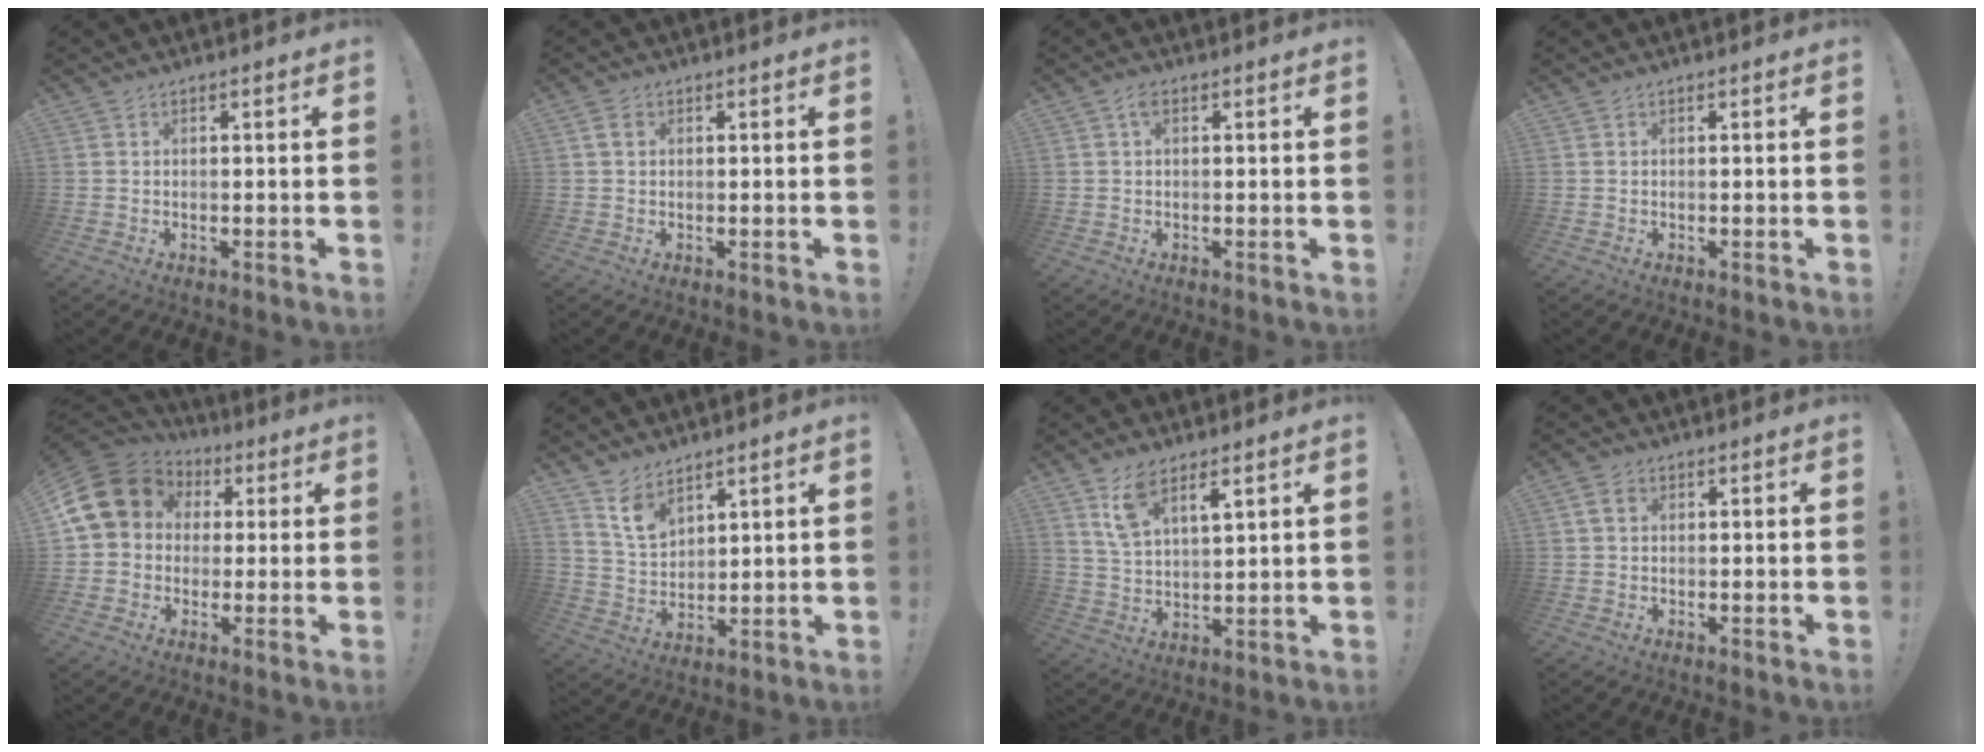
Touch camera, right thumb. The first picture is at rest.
{"total": 2.2, "force": [0.8, 1.6, 1.3], "torque": [-0.021, 0.003, 0.014]}
{"total": 1.8, "force": [0.5, 0.8, 1.5], "torque": [-0.019, 0.001, 0.005]}
{"total": 0.0}
{"total": 15.8, "force": [4.1, 12.8, 8.3], "torque": [-0.143, -0.010, 0.086]}
{"total": 8.2, "force": [6.2, 4.3, 3.1], "torque": [-0.054, -0.040, 0.120]}
{"total": 8.3, "force": [5.9, 3.3, 4.8], "torque": [-0.088, -0.023, 0.110]}
{"total": 2.6, "force": [0.8, 1.9, 1.5], "torque": [-0.024, 0.004, 0.014]}